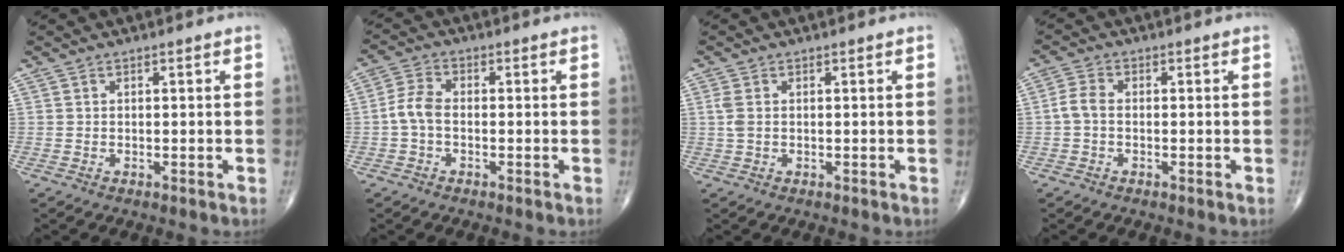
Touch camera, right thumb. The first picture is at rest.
{"total": 4.4, "force": [-0.9, 2.6, 3.4], "torque": [-0.074, 0.014, -0.025]}
{"total": 1.9, "force": [0.2, 1.0, 1.5], "torque": [-0.049, 0.006, 0.006]}
{"total": 3.0, "force": [-0.5, 1.9, 2.3], "torque": [-0.049, 0.007, -0.016]}